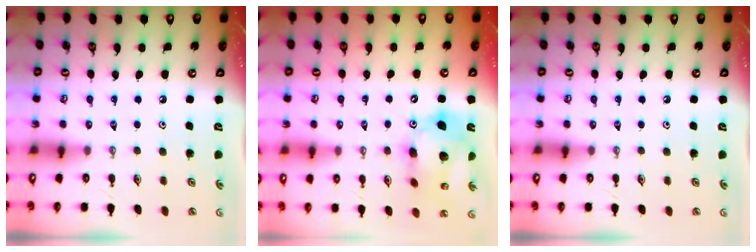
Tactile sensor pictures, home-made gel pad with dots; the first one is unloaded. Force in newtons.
{"total": 15.9, "press": 15.7, "slide": 2.5}
{"total": 0.0}